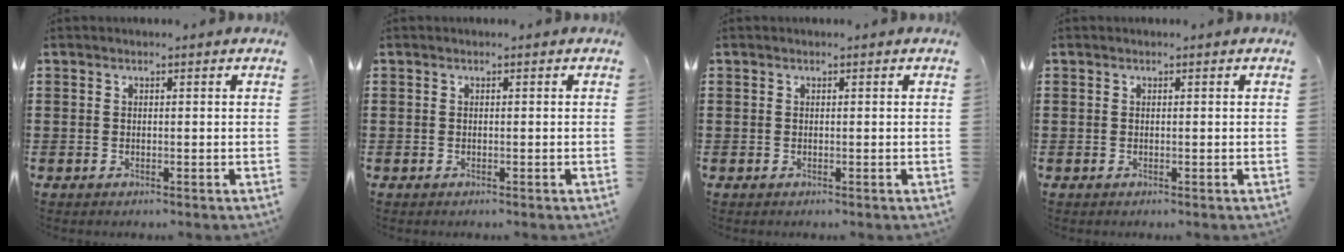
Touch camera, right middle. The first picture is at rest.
{"total": 0.0}
{"total": 0.0}
{"total": 0.0}